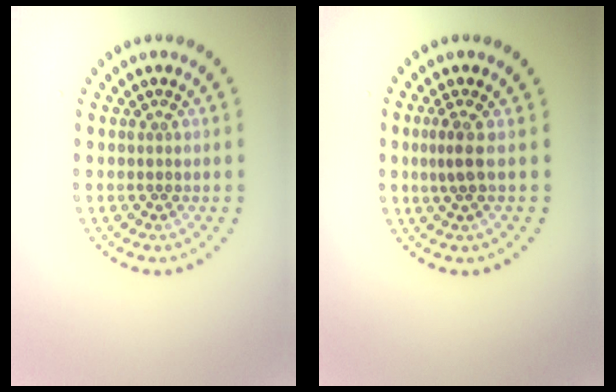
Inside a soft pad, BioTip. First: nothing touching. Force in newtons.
{"total": 1.9, "press": 1.4, "slide": 1.3}